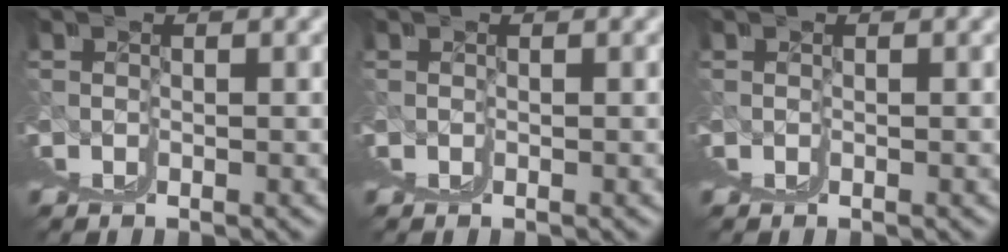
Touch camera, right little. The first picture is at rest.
{"total": 0.0}
{"total": 0.0}